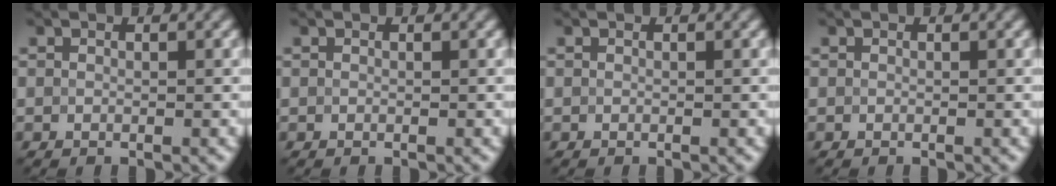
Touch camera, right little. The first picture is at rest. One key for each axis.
{"total": 0.0}
{"total": 0.0}
{"total": 0.0}